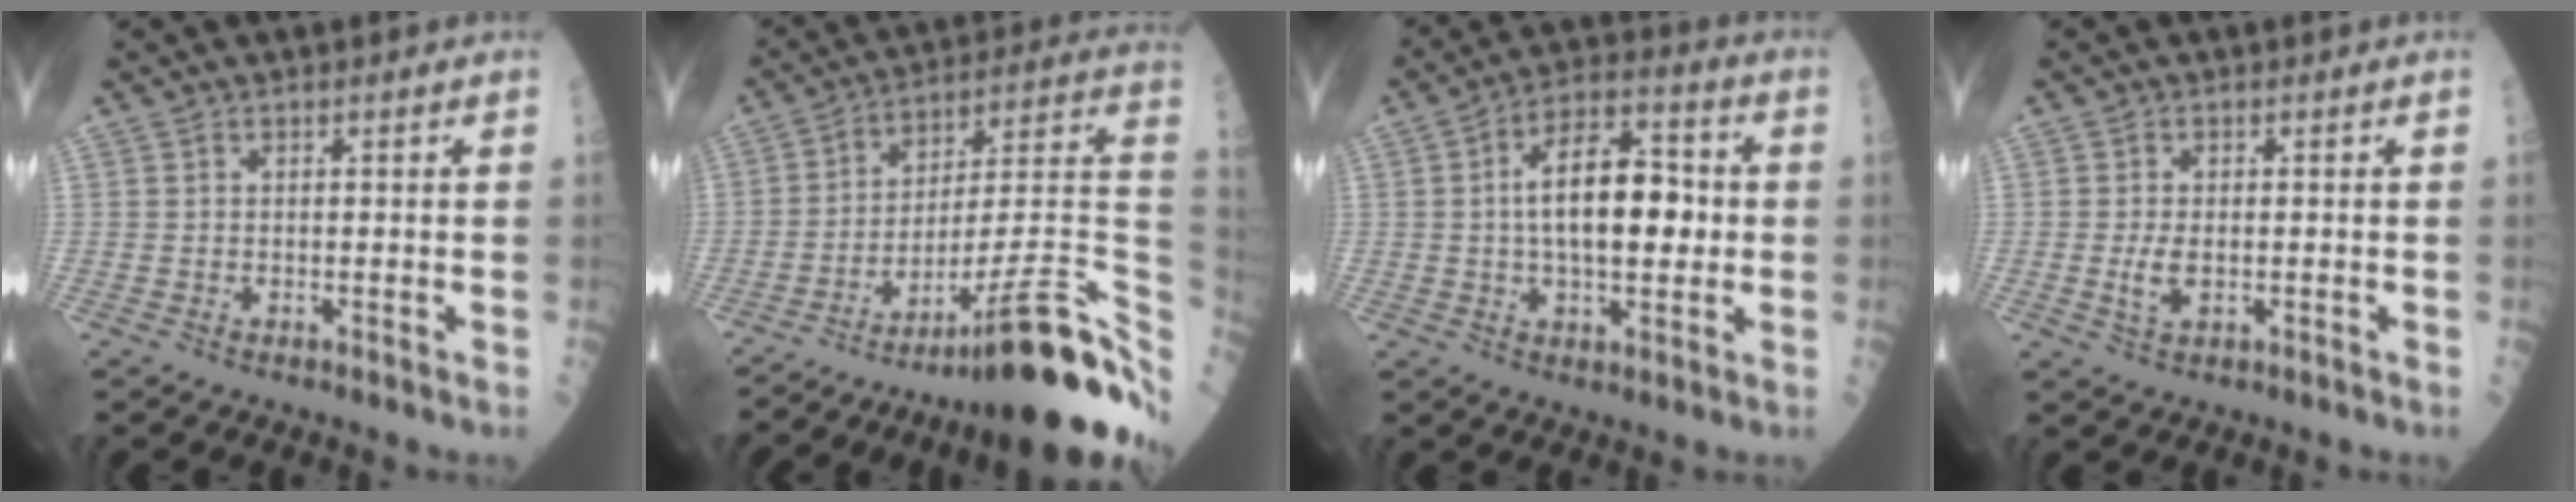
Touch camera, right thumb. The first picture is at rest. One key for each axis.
{"total": 29.1, "fx": -15.5, "fy": 6.4, "fz": 23.8, "tx": -0.248, "ty": 0.081, "tz": -0.230}
{"total": 15.0, "fx": 0.6, "fy": 7.3, "fz": 13.1, "tx": -0.189, "ty": 0.023, "tz": 0.005}
{"total": 3.3, "fx": -0.5, "fy": 1.6, "fz": 2.8, "tx": -0.053, "ty": -0.003, "tz": -0.007}